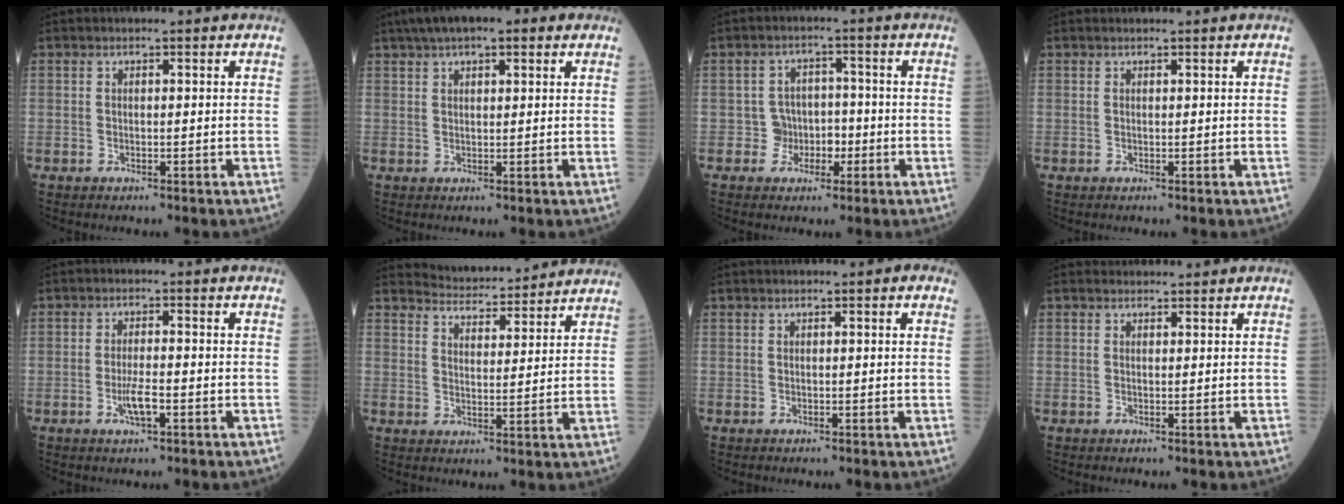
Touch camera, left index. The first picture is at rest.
{"total": 8.9, "force": [5.7, 2.8, 6.2], "torque": [-0.100, 0.041, 0.086]}
{"total": 3.8, "force": [-1.3, 3.5, 0.6], "torque": [0.001, 0.009, -0.024]}
{"total": 0.0}
{"total": 3.1, "force": [-1.3, 0.5, 2.8], "torque": [-0.059, -0.005, -0.026]}
{"total": 9.4, "force": [9.3, 1.3, 0.9], "torque": [-0.018, 0.016, 0.127]}
{"total": 1.1, "force": [0.5, 0.2, 0.9], "torque": [-0.014, 0.008, 0.002]}
{"total": 1.4, "force": [1.4, 0.3, -0.1], "torque": [-0.007, 0.012, 0.024]}